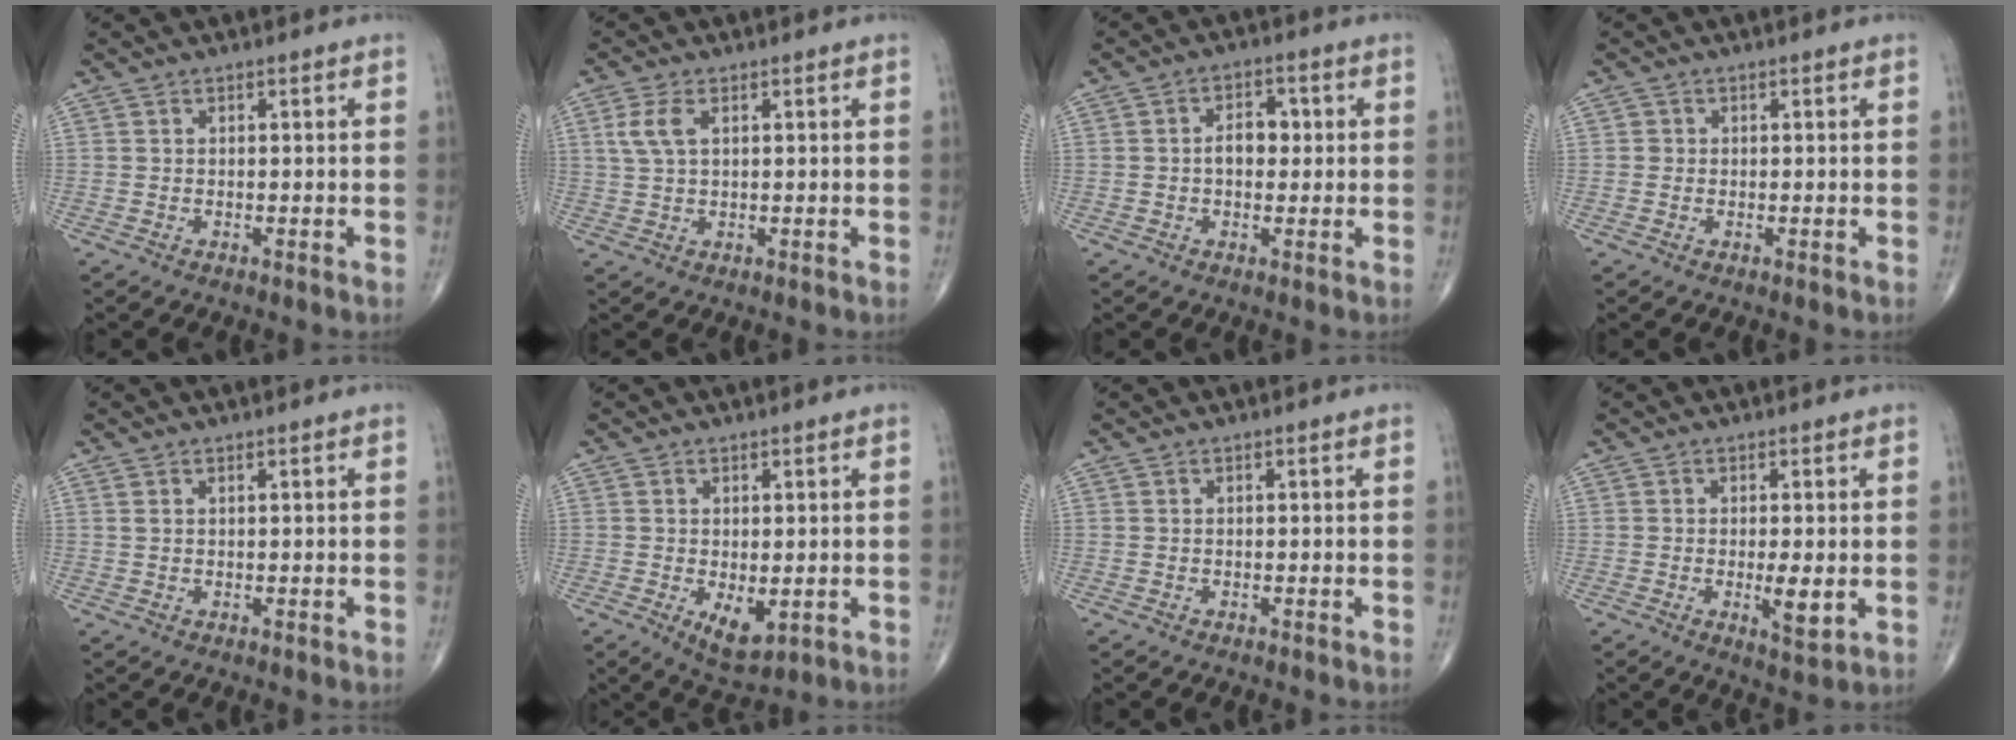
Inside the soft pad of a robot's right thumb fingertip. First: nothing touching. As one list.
[{"total": 4.3, "force": [1.4, 2.2, 3.5], "torque": [-0.086, 0.009, 0.031]}, {"total": 4.8, "force": [0.2, 3.2, 3.6], "torque": [-0.044, 0.012, -0.003]}, {"total": 0.7, "force": [0.0, 0.7, 0.1], "torque": [0.005, 0.004, -0.001]}, {"total": 0.8, "force": [0.5, 0.2, 0.5], "torque": [-0.013, 0.007, 0.014]}, {"total": 5.2, "force": [-0.9, 2.6, 4.4], "torque": [-0.060, -0.014, -0.003]}, {"total": 0.0}, {"total": 4.5, "force": [-0.5, 1.2, 4.3], "torque": [-0.072, -0.014, -0.008]}]